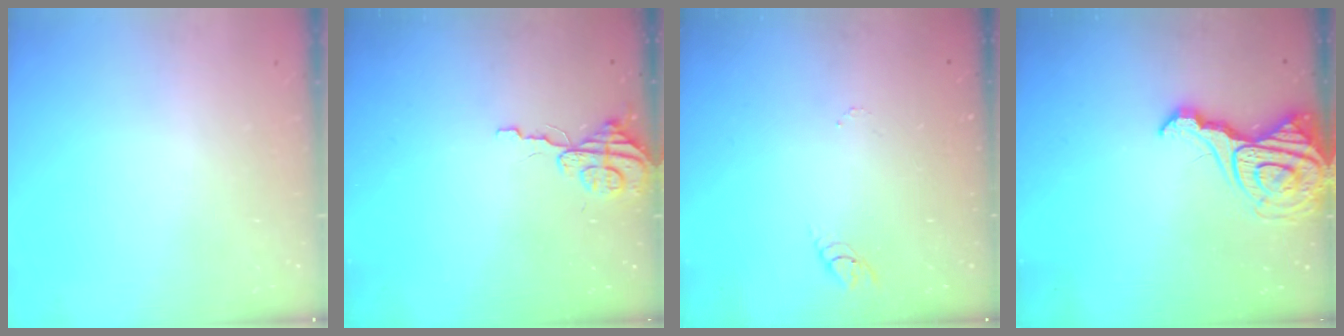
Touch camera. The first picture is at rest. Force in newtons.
{"total": 3.7, "press": 3.7, "slide": 0.4}
{"total": 2.7, "press": 2.7, "slide": 0.2}
{"total": 13.7, "press": 13.7, "slide": 1.3}